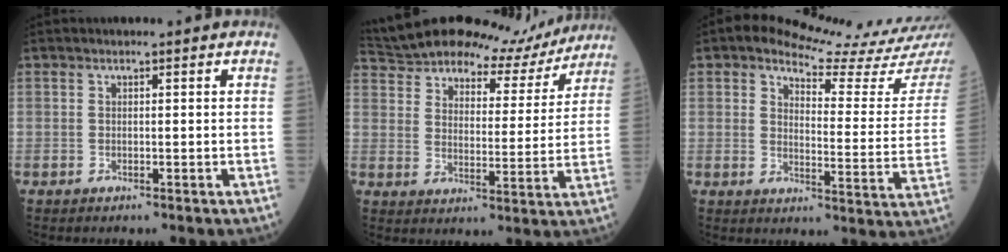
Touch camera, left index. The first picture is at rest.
{"total": 19.0, "force": [17.7, 5.2, 4.6], "torque": [-0.088, -0.013, 0.247]}
{"total": 14.7, "force": [13.5, 1.2, 5.7], "torque": [-0.084, -0.075, 0.148]}